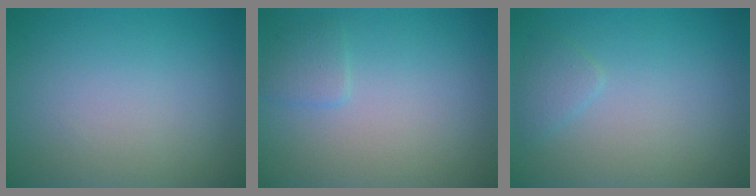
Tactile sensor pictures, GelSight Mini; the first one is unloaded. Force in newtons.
{"total": 1.2, "press": 1.2, "slide": 0.1}
{"total": 1.2, "press": 1.2, "slide": 0.1}